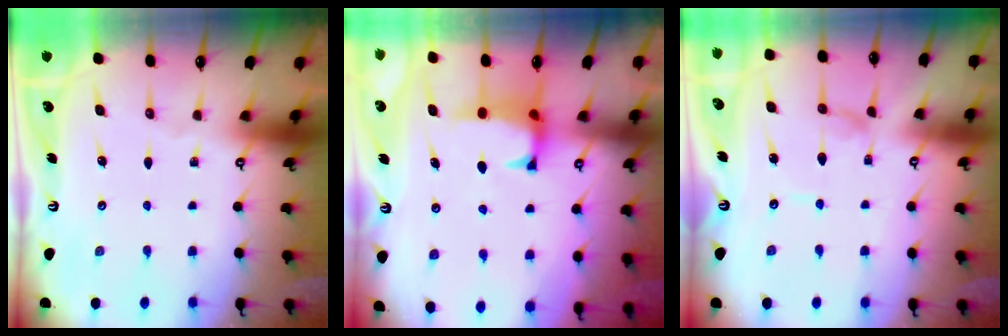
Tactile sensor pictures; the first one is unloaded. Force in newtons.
{"total": 1.1, "press": 0.8, "slide": 0.8}
{"total": 0.0}